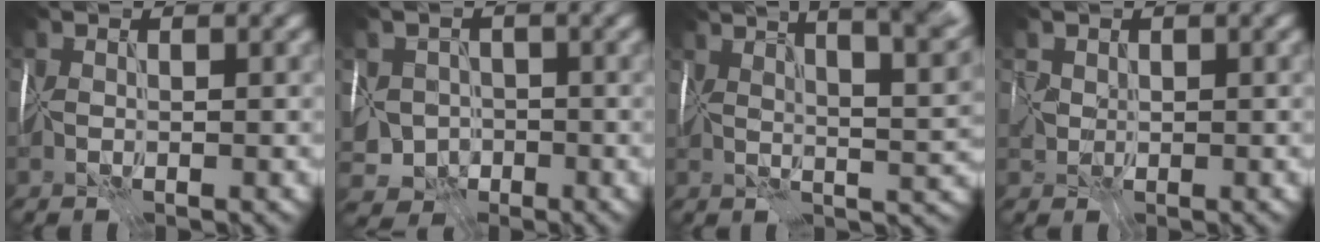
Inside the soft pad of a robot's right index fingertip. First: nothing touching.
{"total": 6.1, "force": [-2.0, 5.3, 2.3], "torque": [-0.020, -0.009, -0.039]}
{"total": 13.0, "force": [7.7, 4.4, 9.5], "torque": [-0.111, 0.051, 0.087]}
{"total": 2.0, "force": [0.6, 1.7, 0.9], "torque": [-0.020, 0.002, 0.010]}